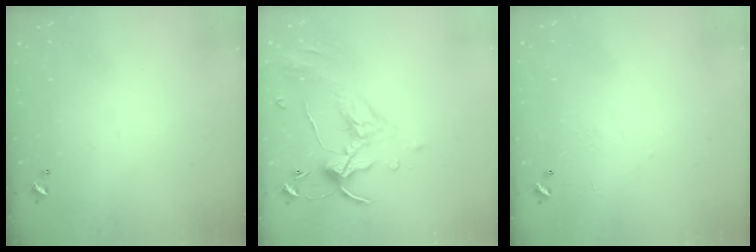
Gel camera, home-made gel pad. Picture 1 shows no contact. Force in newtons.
{"total": 1.3, "press": 0.8, "slide": 1.0}
{"total": 7.3, "press": 7.3, "slide": 0.6}